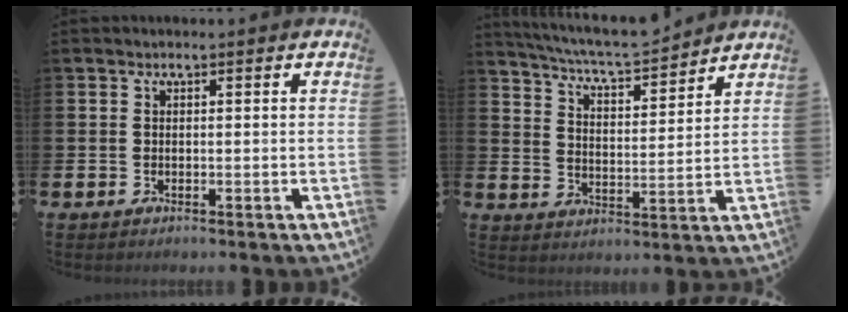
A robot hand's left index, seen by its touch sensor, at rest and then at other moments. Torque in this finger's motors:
{"motor_torque": [0.05, -0.53, 0.51, 0.17]}